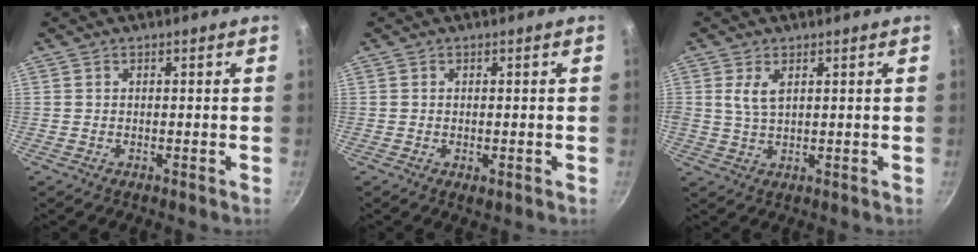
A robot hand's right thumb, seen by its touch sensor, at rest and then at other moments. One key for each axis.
{"total": 1.6, "fx": -0.3, "fy": 0.8, "fz": 1.3, "tx": -0.018, "ty": -0.005, "tz": -0.004}
{"total": 4.0, "fx": 1.5, "fy": 2.0, "fz": 3.1, "tx": -0.060, "ty": -0.009, "tz": 0.030}